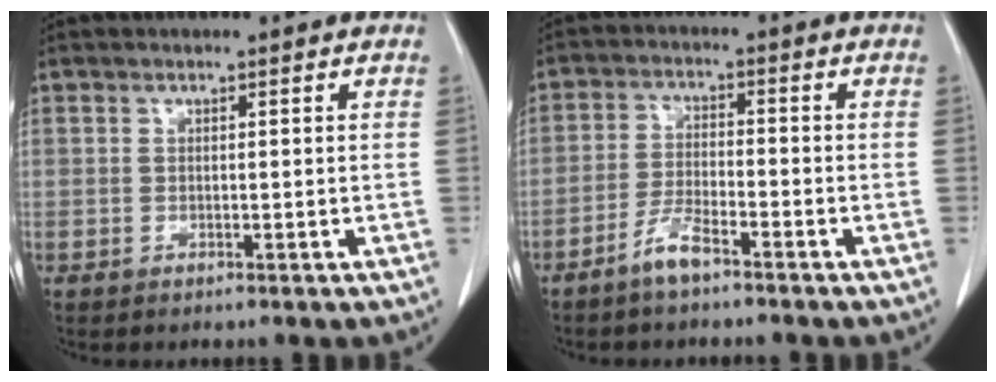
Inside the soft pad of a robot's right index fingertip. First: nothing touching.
{"total": 4.3, "force": [-3.2, 0.6, 2.7], "torque": [-0.062, -0.003, -0.062]}